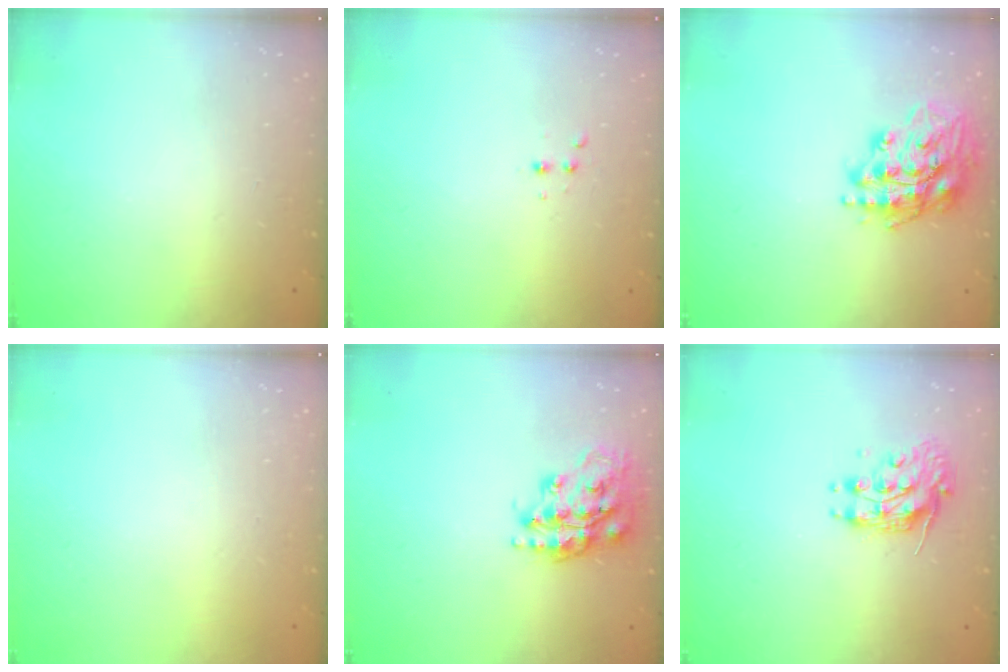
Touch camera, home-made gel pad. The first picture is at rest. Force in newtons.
{"total": 2.5, "press": 2.4, "slide": 0.5}
{"total": 17.6, "press": 17.4, "slide": 2.6}
{"total": 0.0}
{"total": 18.1, "press": 18.0, "slide": 1.4}
{"total": 9.8, "press": 9.7, "slide": 0.8}